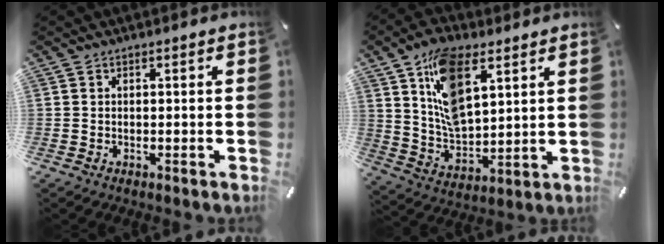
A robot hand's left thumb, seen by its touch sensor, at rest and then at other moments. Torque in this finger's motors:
{"motor_torque": [1.50, 1.76, 0.71, 0.15, 0.26]}